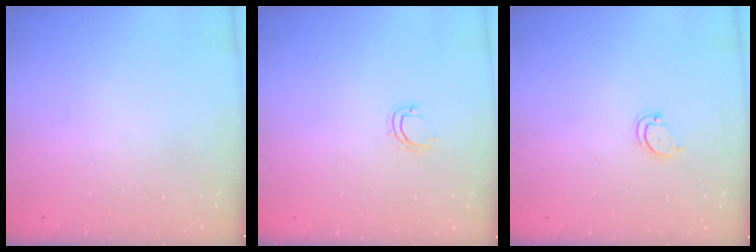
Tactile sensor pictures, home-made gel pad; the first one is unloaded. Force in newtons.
{"total": 3.7, "press": 3.7, "slide": 0.3}
{"total": 2.8, "press": 2.8, "slide": 0.2}